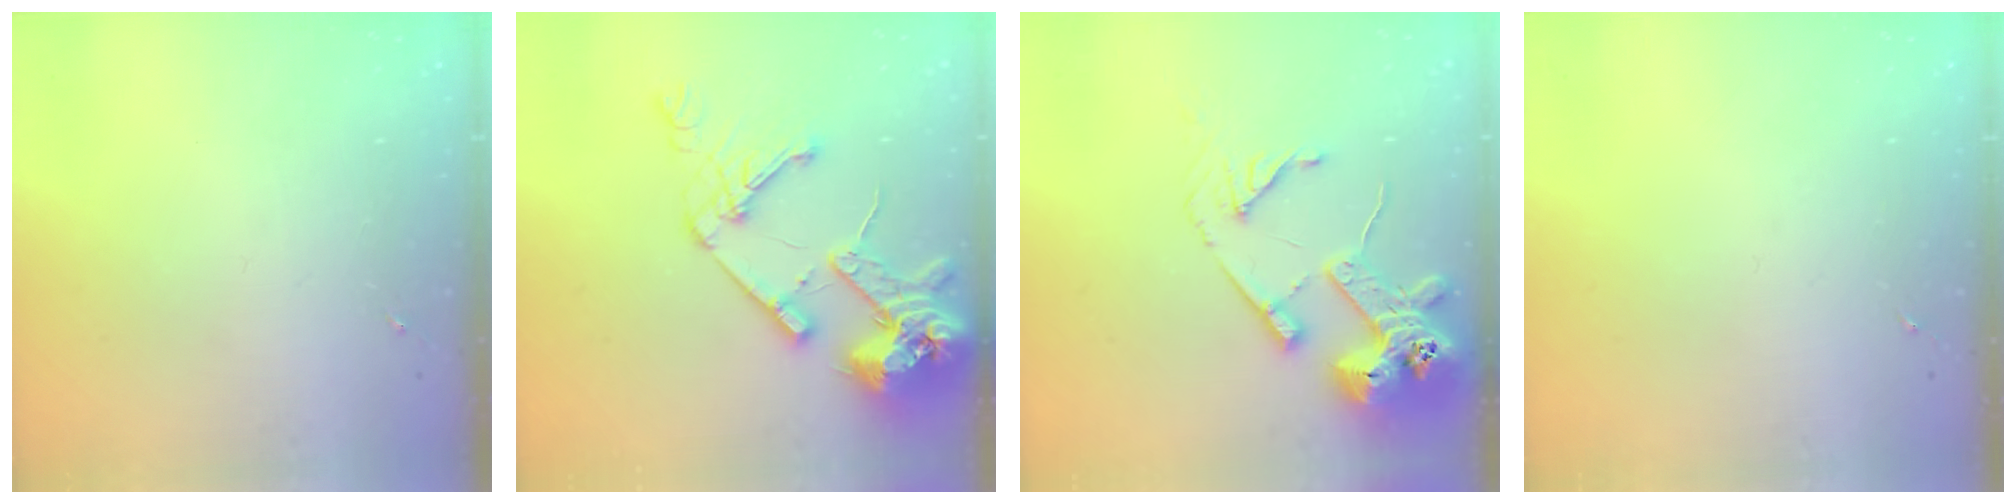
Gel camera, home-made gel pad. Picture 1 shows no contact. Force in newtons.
{"total": 18.4, "press": 18.2, "slide": 2.5}
{"total": 16.6, "press": 16.5, "slide": 2.0}
{"total": 0.0}